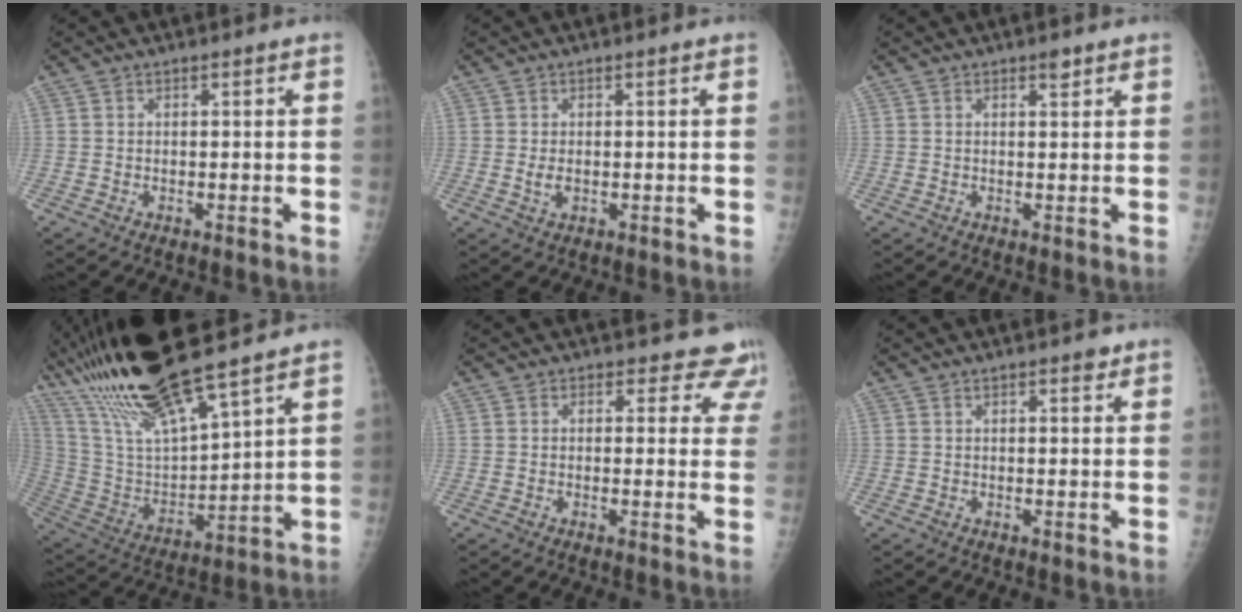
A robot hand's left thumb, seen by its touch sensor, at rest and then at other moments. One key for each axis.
{"total": 2.1, "fx": 0.1, "fy": 1.2, "fz": 1.8, "tx": -0.028, "ty": -0.005, "tz": 0.008}
{"total": 1.2, "fx": 0.9, "fy": 0.4, "fz": 0.8, "tx": 0.000, "ty": -0.005, "tz": 0.014}
{"total": 23.2, "fx": 17.9, "fy": 3.8, "fz": 14.3, "tx": -0.262, "ty": -0.057, "tz": 0.347}
{"total": 6.9, "fx": 6.1, "fy": 3.2, "fz": 0.1, "tx": 0.051, "ty": -0.026, "tz": 0.035}
{"total": 2.2, "fx": 1.6, "fy": 0.7, "fz": 1.4, "tx": -0.002, "ty": -0.004, "tz": 0.020}